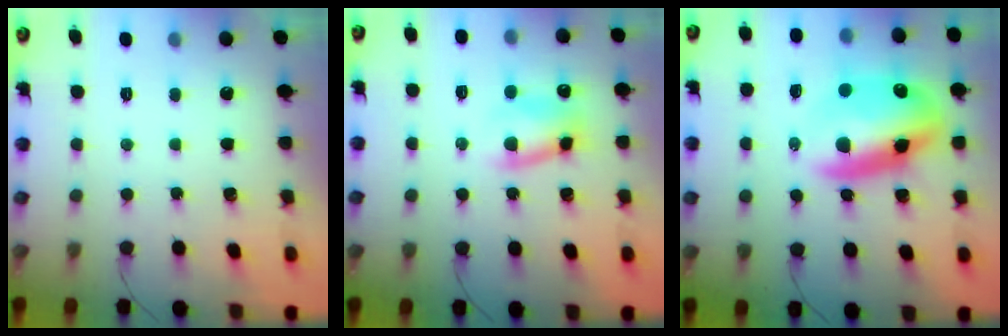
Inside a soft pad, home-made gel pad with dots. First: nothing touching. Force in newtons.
{"total": 8.5, "press": 8.4, "slide": 1.2}
{"total": 14.3, "press": 14.0, "slide": 2.7}